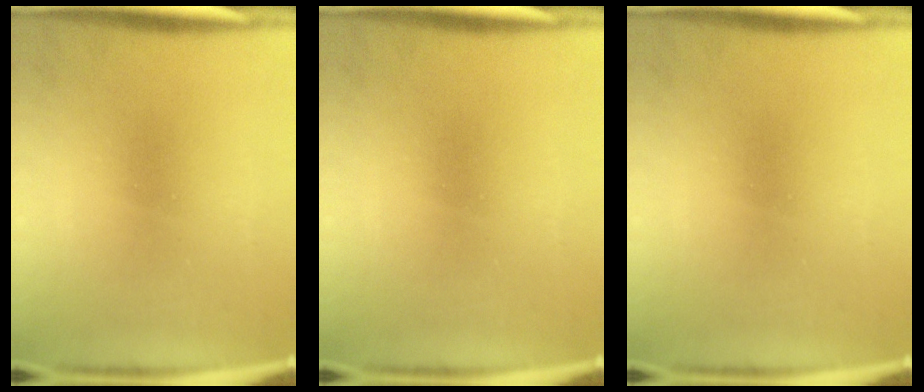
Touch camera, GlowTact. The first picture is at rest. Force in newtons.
{"total": 0.0}
{"total": 0.0}